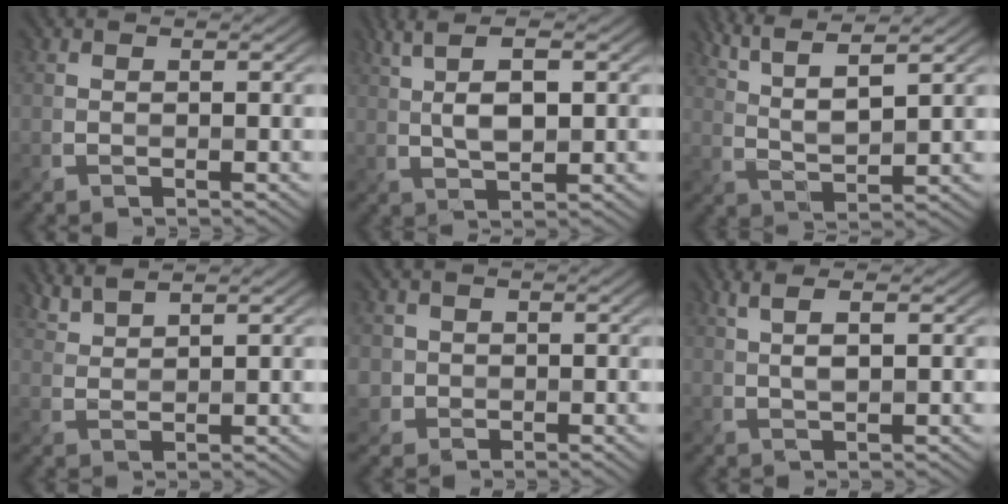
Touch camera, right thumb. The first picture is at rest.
{"total": 6.2, "force": [2.0, 2.0, 5.5], "torque": [-0.110, 0.004, 0.042]}
{"total": 7.5, "force": [5.0, 1.4, 5.4], "torque": [-0.105, 0.006, 0.100]}
{"total": 3.0, "force": [2.7, 0.3, 1.2], "torque": [-0.023, 0.003, 0.056]}
{"total": 2.8, "force": [0.3, 2.8, 0.3], "torque": [-0.019, -0.003, 0.008]}
{"total": 2.9, "force": [1.2, 0.5, 2.6], "torque": [-0.053, 0.000, 0.027]}